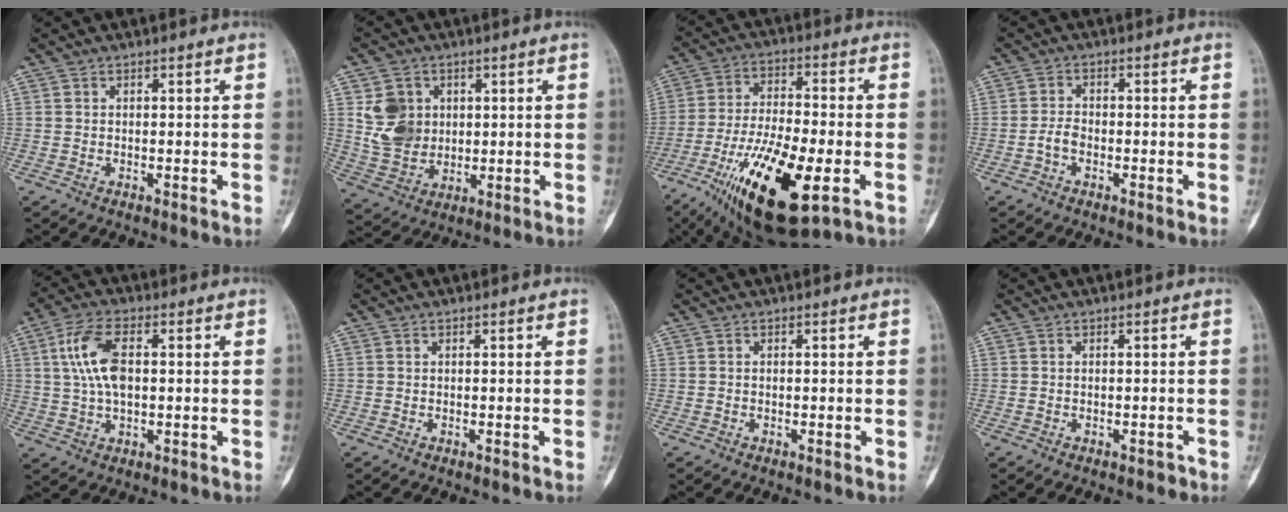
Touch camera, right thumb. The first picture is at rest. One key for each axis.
{"total": 9.7, "fx": 2.4, "fy": 7.9, "fz": 5.0, "tx": -0.064, "ty": -0.011, "tz": 0.057}
{"total": 21.4, "fx": -8.5, "fy": 7.4, "fz": 18.2, "tx": -0.354, "ty": 0.000, "tz": -0.139}
{"total": 2.5, "fx": -1.2, "fy": 1.6, "fz": 1.6, "tx": -0.030, "ty": 0.012, "tz": -0.027}
{"total": 9.6, "fx": 1.6, "fy": 4.8, "fz": 8.1, "tx": -0.165, "ty": 0.009, "tz": 0.030}
{"total": 0.0}
{"total": 0.0}
{"total": 0.7, "fx": -0.5, "fy": 0.4, "fz": 0.1, "tx": -0.003, "ty": 0.004, "tz": -0.009}